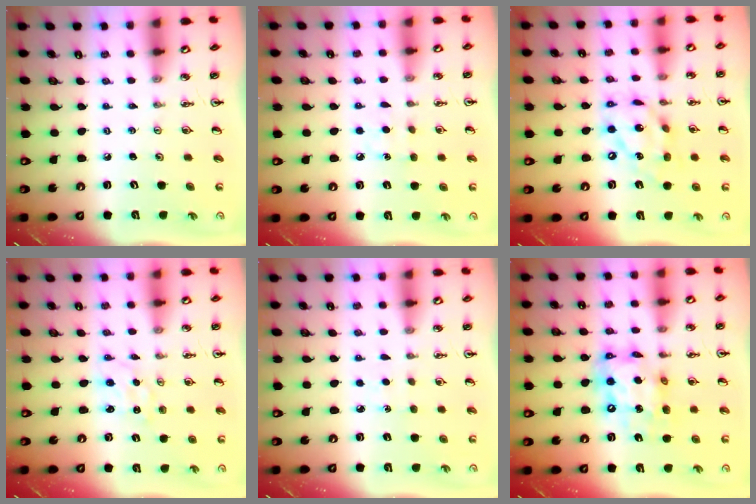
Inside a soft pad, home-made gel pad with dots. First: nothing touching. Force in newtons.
{"total": 5.5, "press": 5.5, "slide": 0.6}
{"total": 14.1, "press": 14.0, "slide": 1.2}
{"total": 0.6, "press": 0.4, "slide": 0.4}
{"total": 2.9, "press": 2.9, "slide": 0.4}
{"total": 13.2, "press": 13.2, "slide": 1.5}